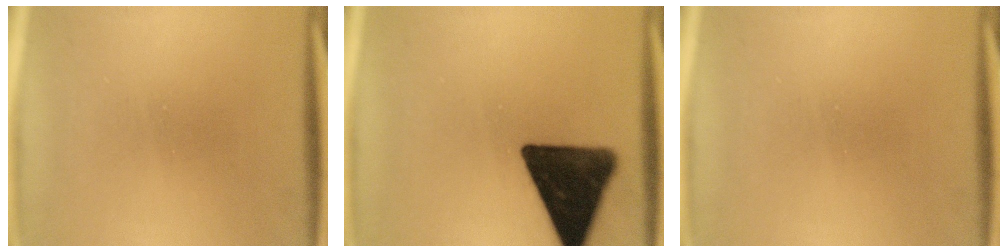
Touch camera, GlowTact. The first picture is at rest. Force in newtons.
{"total": 16.7}
{"total": 0.0}